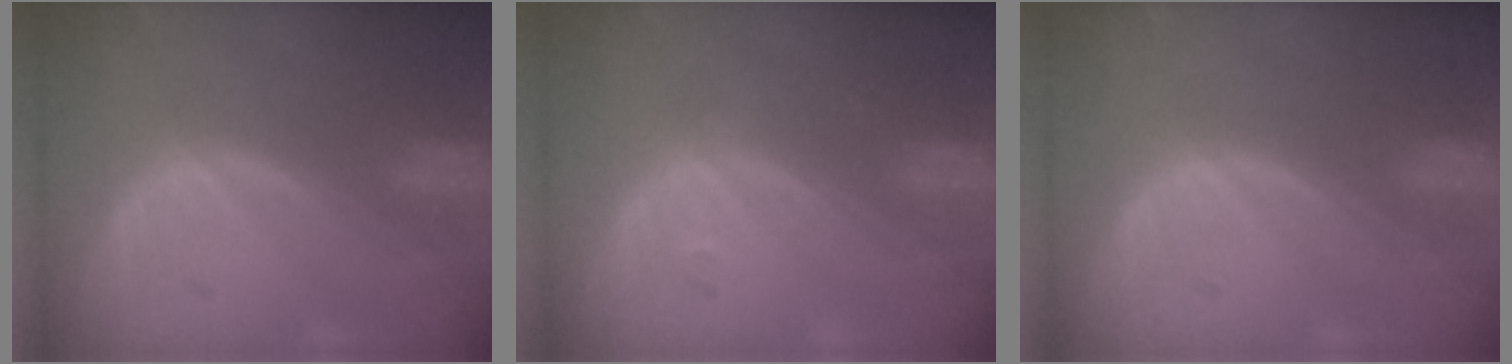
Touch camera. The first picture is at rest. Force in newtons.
{"total": 0.7, "press": 0.7, "slide": 0.1}
{"total": 0.0}